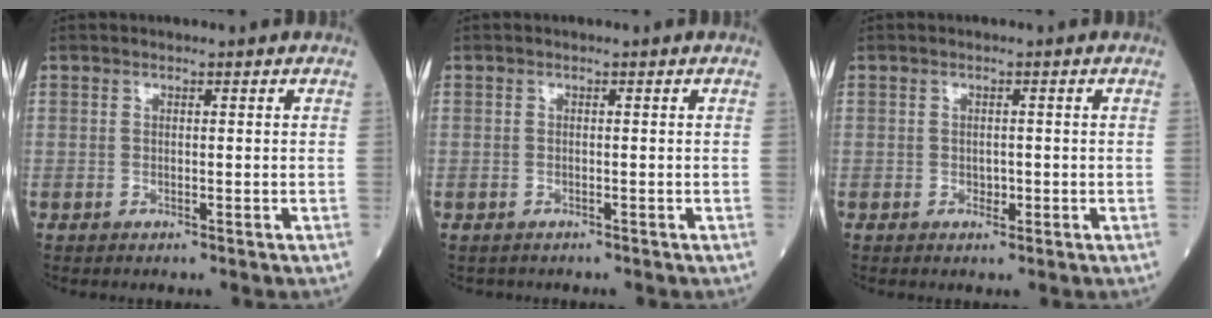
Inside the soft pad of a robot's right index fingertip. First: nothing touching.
{"total": 0.9, "force": [-0.4, 0.7, -0.3], "torque": [-0.008, 0.003, -0.009]}
{"total": 1.1, "force": [-0.4, 0.8, 0.7], "torque": [-0.011, 0.001, -0.004]}